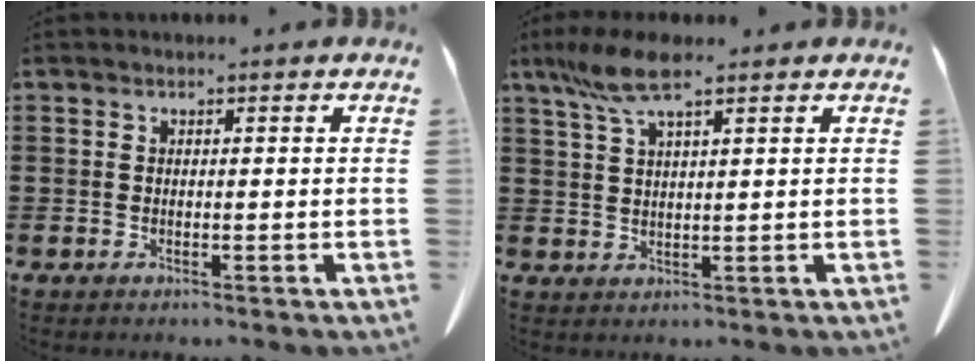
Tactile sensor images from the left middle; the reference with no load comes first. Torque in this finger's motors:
{"motor_torque": [1.19, -0.49, 0.20, 0.13]}